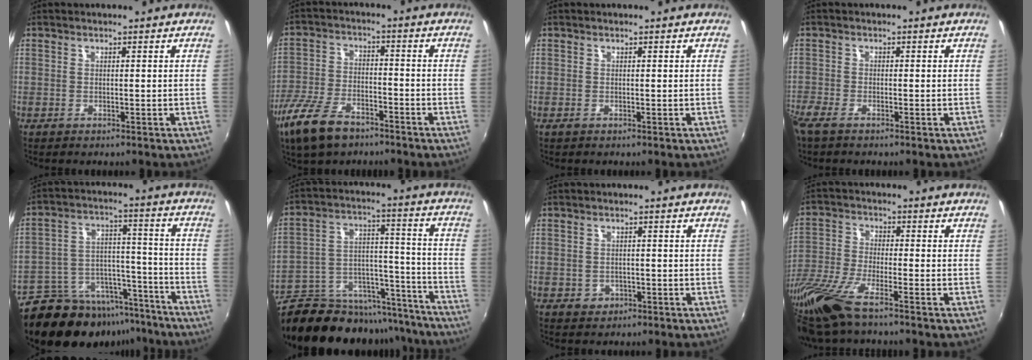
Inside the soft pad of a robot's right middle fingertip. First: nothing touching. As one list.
[{"total": 12.8, "force": [-8.9, 5.5, 7.3], "torque": [-0.172, -0.021, -0.171]}, {"total": 0.0}, {"total": 3.4, "force": [-2.7, 0.9, 1.8], "torque": [-0.047, -0.012, -0.057]}, {"total": 21.9, "force": [-16.7, 11.2, 8.7], "torque": [-0.180, 0.036, -0.221]}, {"total": 25.0, "force": [-21.4, 9.4, 8.9], "torque": [-0.162, 0.025, -0.295]}, {"total": 2.7, "force": [-1.0, 2.4, 0.8], "torque": [-0.017, -0.002, -0.011]}, {"total": 14.1, "force": [-10.6, 2.6, 9.0], "torque": [-0.205, -0.039, -0.211]}]